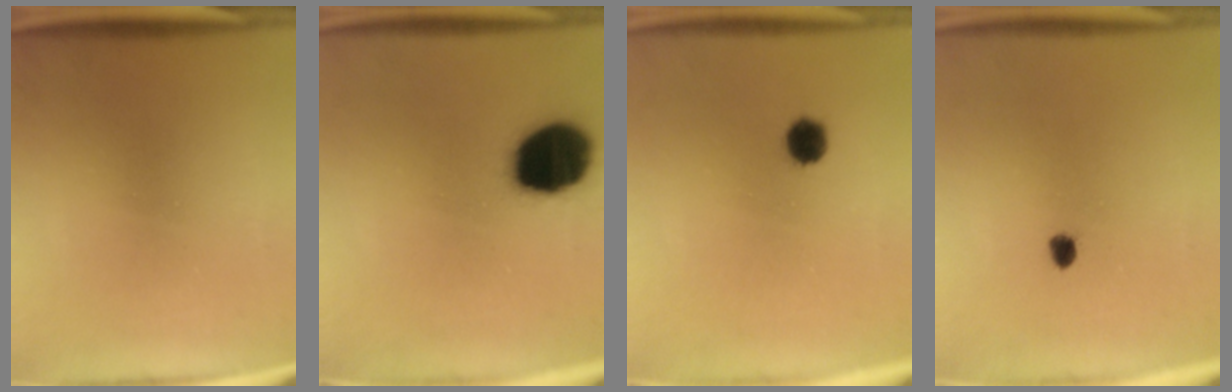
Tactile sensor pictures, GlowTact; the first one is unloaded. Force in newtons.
{"total": 20.0}
{"total": 4.0}
{"total": 1.5}